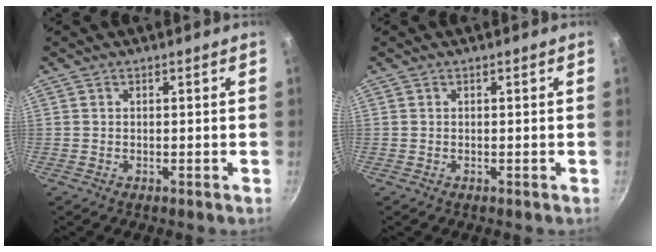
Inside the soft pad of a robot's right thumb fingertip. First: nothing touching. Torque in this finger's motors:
{"motor_torque": [0.61, -0.14, 0.44, -0.61, -0.05]}